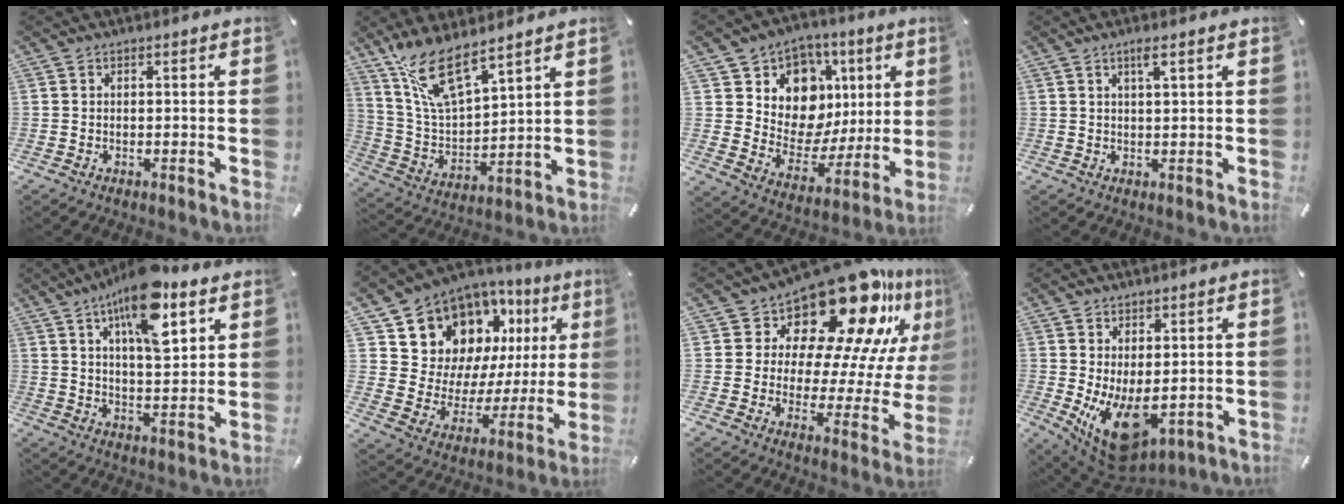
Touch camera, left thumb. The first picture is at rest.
{"total": 13.8, "force": [10.5, 4.0, 8.0], "torque": [-0.191, -0.054, 0.186]}
{"total": 12.8, "force": [4.5, 11.1, 4.7], "torque": [-0.069, -0.045, 0.088]}
{"total": 2.8, "force": [1.6, 0.2, 2.3], "torque": [-0.048, 0.000, 0.025]}
{"total": 15.6, "force": [8.8, 6.3, 11.2], "torque": [-0.183, -0.029, 0.147]}
{"total": 13.3, "force": [9.5, 8.8, 2.9], "torque": [-0.058, -0.097, 0.179]}
{"total": 21.9, "force": [16.8, 8.8, 11.0], "torque": [-0.154, -0.148, 0.274]}
{"total": 10.6, "force": [-0.9, 6.1, 8.6], "torque": [-0.149, -0.017, -0.004]}